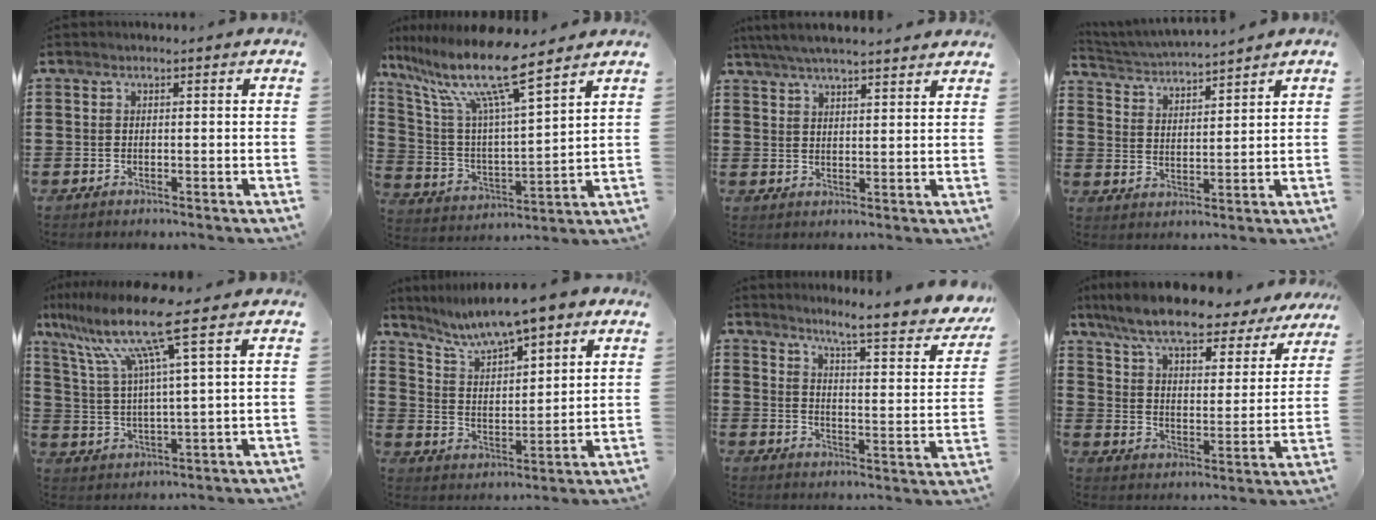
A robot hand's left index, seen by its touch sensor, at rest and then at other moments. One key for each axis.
{"total": 13.1, "fx": 9.7, "fy": 1.1, "fz": 8.8, "tx": -0.207, "ty": -0.057, "tz": 0.160}
{"total": 4.6, "fx": 4.3, "fy": 0.0, "fz": 1.8, "tx": -0.046, "ty": -0.011, "tz": 0.077}
{"total": 3.7, "fx": 3.7, "fy": -0.4, "fz": 0.4, "tx": -0.025, "ty": -0.024, "tz": 0.062}
{"total": 12.3, "fx": 7.8, "fy": -0.1, "fz": 9.5, "tx": -0.224, "ty": -0.038, "tz": 0.120}
{"total": 8.1, "fx": 6.8, "fy": 1.1, "fz": 4.3, "tx": -0.108, "ty": -0.025, "tz": 0.117}
{"total": 6.0, "fx": 4.9, "fy": -0.8, "fz": 3.3, "tx": -0.070, "ty": -0.050, "tz": 0.071}
{"total": 9.1, "fx": 7.9, "fy": 1.0, "fz": 4.3, "tx": -0.116, "ty": -0.041, "tz": 0.136}